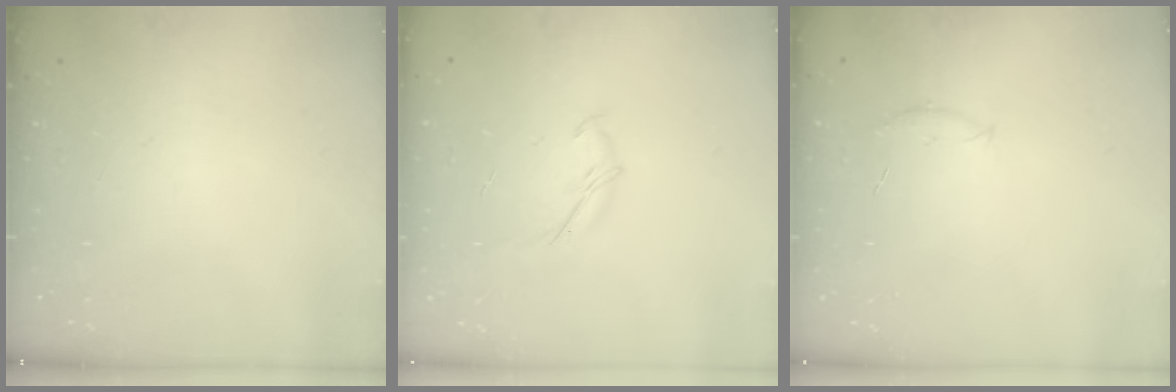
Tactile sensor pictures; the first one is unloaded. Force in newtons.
{"total": 5.4, "press": 5.4, "slide": 1.0}
{"total": 5.5, "press": 5.2, "slide": 1.5}